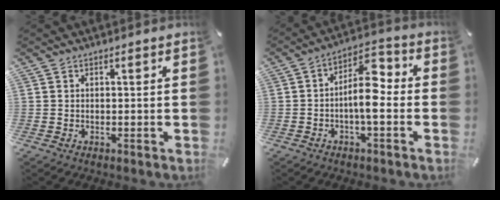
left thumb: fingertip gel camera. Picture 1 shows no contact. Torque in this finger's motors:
{"motor_torque": [1.08, 2.49, 0.75, -0.13, 0.08]}